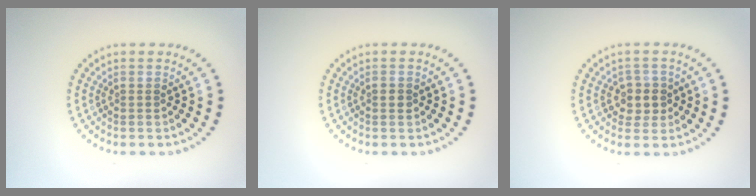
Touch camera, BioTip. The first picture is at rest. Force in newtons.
{"total": 0.9, "press": 0.9, "slide": 0.1}
{"total": 2.1, "press": 2.0, "slide": 0.8}